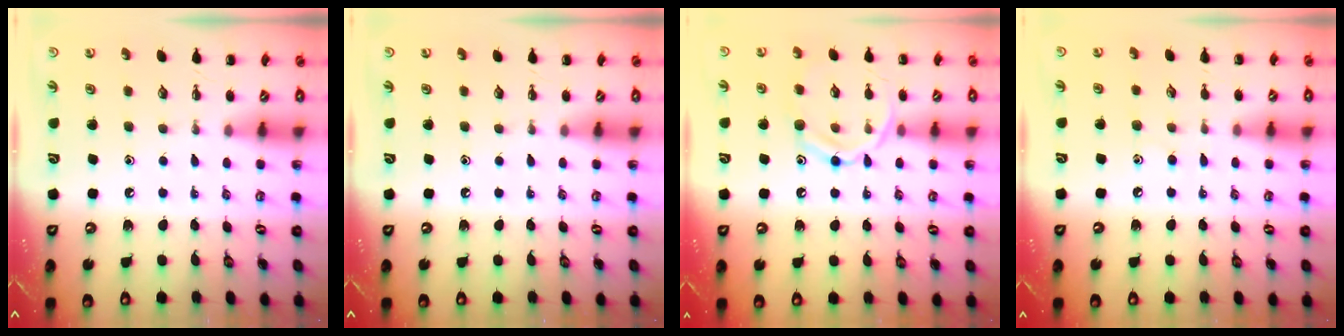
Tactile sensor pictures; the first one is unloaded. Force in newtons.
{"total": 0.0}
{"total": 13.0, "press": 13.0, "slide": 0.8}
{"total": 4.2, "press": 4.0, "slide": 1.3}